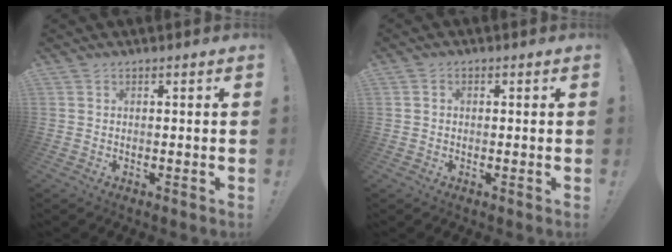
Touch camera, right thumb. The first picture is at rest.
{"total": 1.0, "force": [-0.3, 0.8, 0.4], "torque": [-0.006, 0.003, -0.006]}